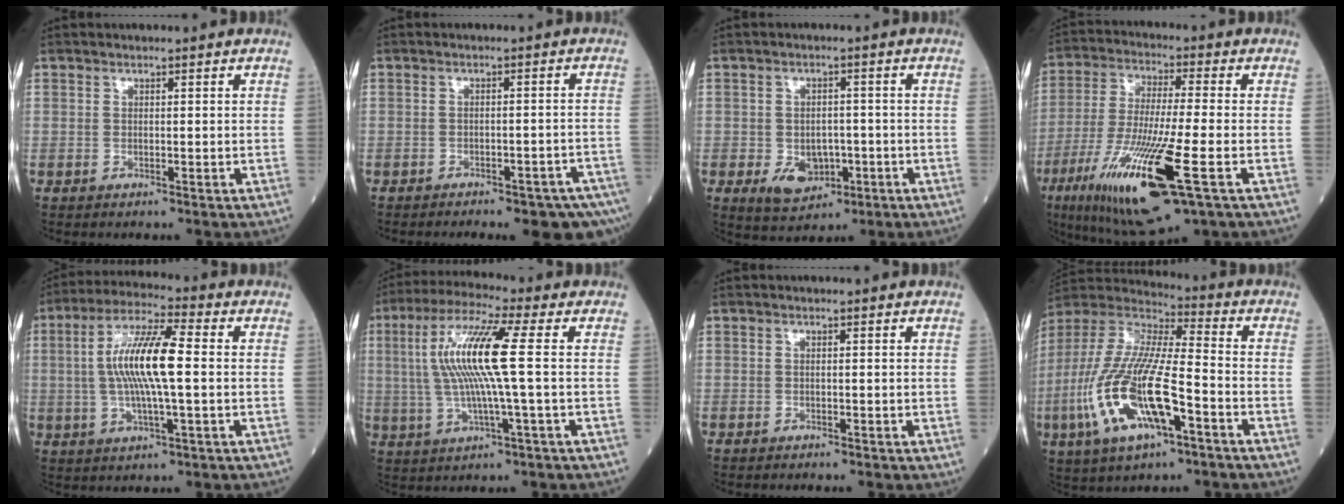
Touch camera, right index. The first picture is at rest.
{"total": 11.5, "force": [-8.9, 3.0, 6.6], "torque": [-0.054, 0.010, -0.105]}
{"total": 6.1, "force": [-2.0, 4.1, 3.9], "torque": [-0.059, 0.002, -0.021]}
{"total": 18.8, "force": [-7.7, 2.1, 17.0], "torque": [-0.355, -0.045, -0.134]}
{"total": 12.0, "force": [0.4, 1.7, 11.8], "torque": [-0.233, 0.012, 0.005]}
{"total": 12.4, "force": [1.3, 0.0, 12.3], "torque": [-0.257, 0.015, 0.021]}
{"total": 0.0}
{"total": 18.7, "force": [-6.6, 4.7, 16.9], "torque": [-0.371, -0.018, -0.122]}